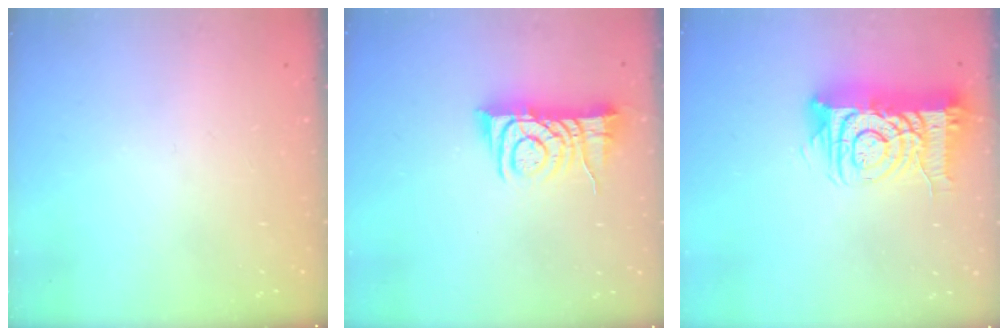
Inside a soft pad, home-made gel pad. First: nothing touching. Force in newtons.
{"total": 8.0, "press": 8.0, "slide": 0.7}
{"total": 15.4, "press": 15.4, "slide": 1.3}